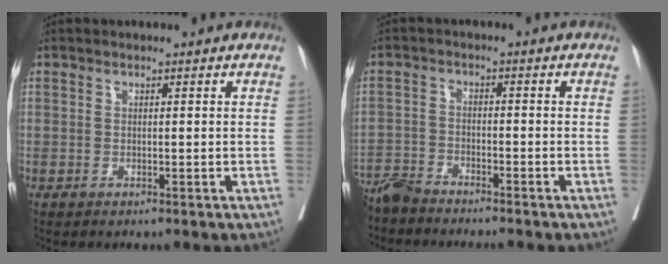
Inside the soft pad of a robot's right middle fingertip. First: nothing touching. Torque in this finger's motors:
{"motor_torque": [1.01, -1.13, 0.38, 0.12]}